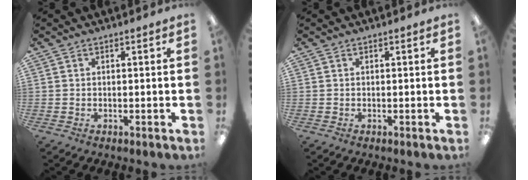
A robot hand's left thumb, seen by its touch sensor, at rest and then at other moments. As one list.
[{"total": 0.0}]